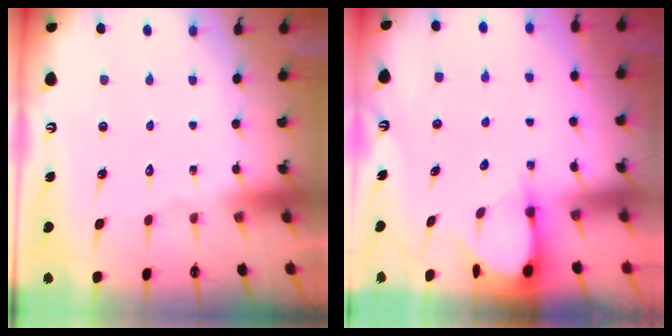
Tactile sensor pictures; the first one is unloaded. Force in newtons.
{"total": 3.6, "press": 3.6, "slide": 0.3}